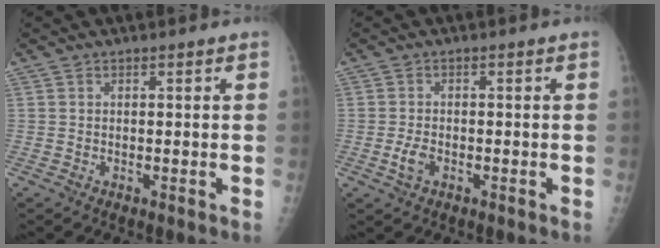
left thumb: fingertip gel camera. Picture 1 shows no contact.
{"total": 2.7, "force": [-1.0, 1.6, 1.9], "torque": [-0.039, 0.005, -0.018]}